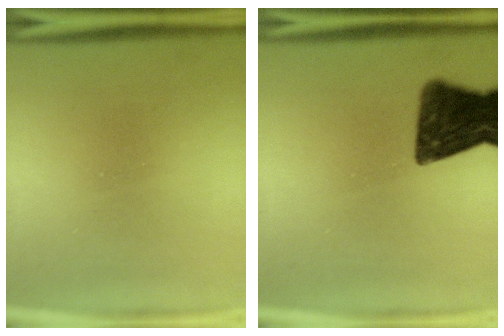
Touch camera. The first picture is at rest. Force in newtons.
{"total": 15.0}